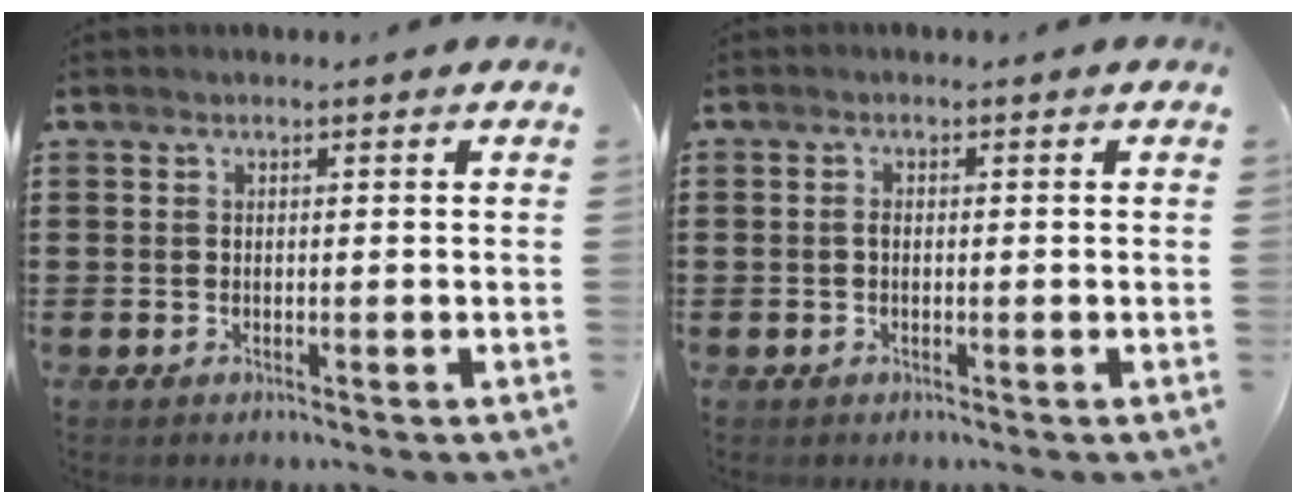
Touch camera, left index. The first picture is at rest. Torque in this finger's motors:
{"motor_torque": [0.30, 0.60, -0.10, -0.15]}